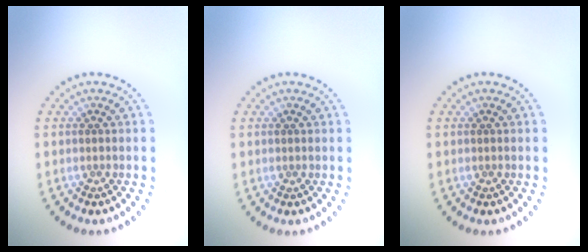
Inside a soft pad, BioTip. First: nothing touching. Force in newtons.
{"total": 0.0}
{"total": 0.0}